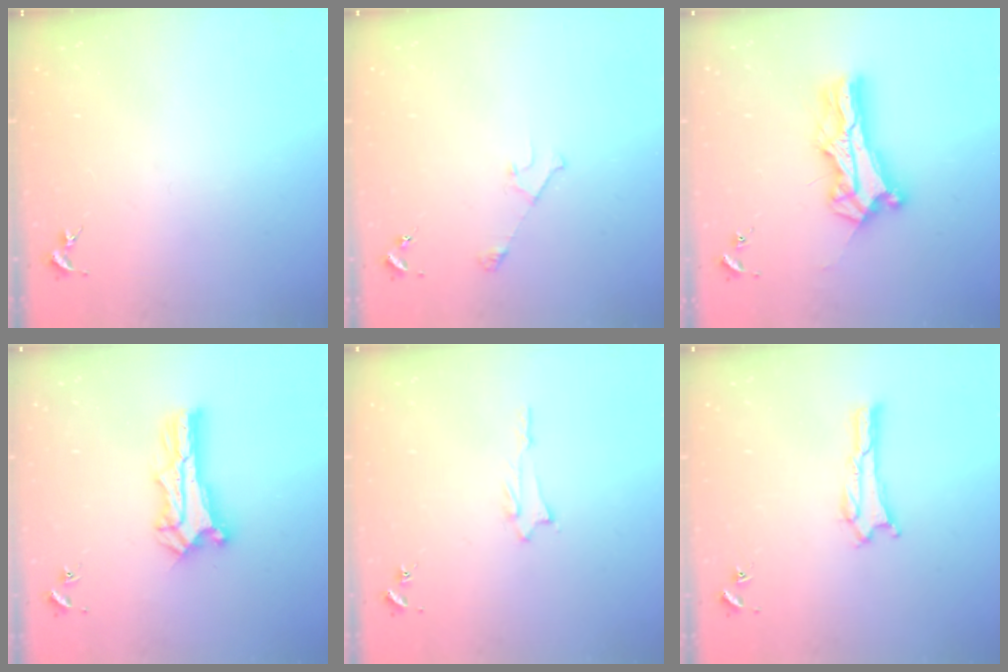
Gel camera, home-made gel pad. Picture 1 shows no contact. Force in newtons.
{"total": 2.9, "press": 2.9, "slide": 0.3}
{"total": 9.8, "press": 9.8, "slide": 0.8}
{"total": 2.7, "press": 2.7, "slide": 0.3}
{"total": 1.2, "press": 1.2, "slide": 0.1}
{"total": 1.3, "press": 1.3, "slide": 0.4}